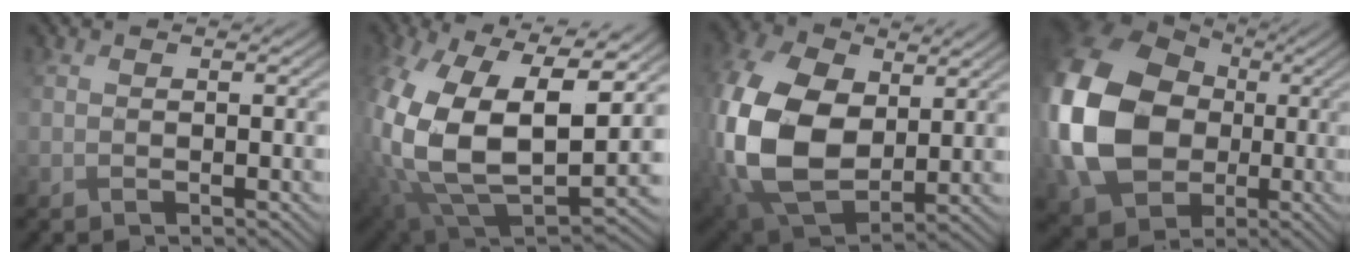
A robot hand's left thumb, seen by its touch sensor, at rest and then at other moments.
{"total": 19.2, "force": [0.6, 12.3, 14.7], "torque": [-0.337, -0.056, 0.046]}
{"total": 17.3, "force": [0.8, 11.8, 12.6], "torque": [-0.337, -0.010, 0.020]}
{"total": 19.0, "force": [-0.2, 15.0, 11.6], "torque": [-0.322, -0.015, -0.002]}